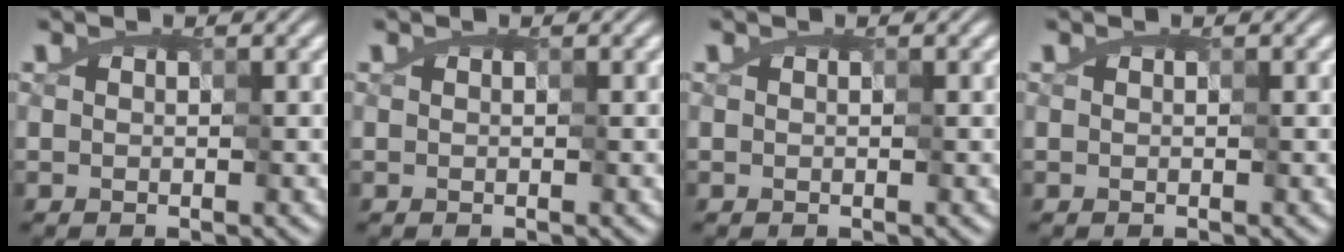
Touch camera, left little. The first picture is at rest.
{"total": 0.0}
{"total": 0.0}
{"total": 0.0}